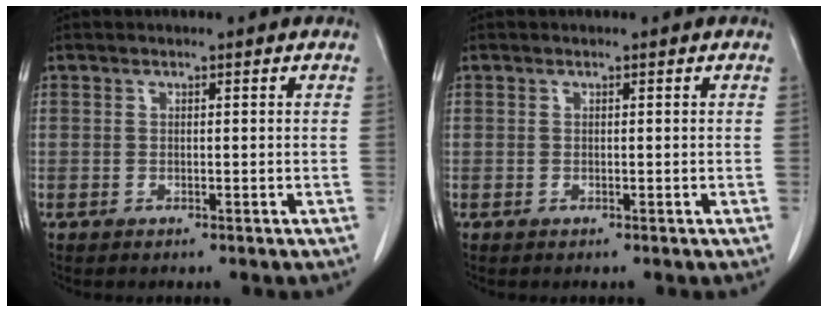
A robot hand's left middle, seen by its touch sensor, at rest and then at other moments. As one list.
[{"total": 0.0}]